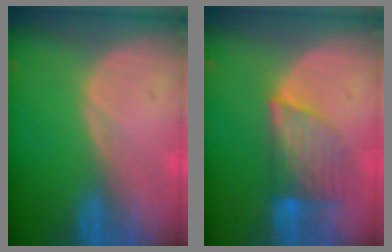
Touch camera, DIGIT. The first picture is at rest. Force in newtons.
{"total": 6.9, "press": 6.5, "slide": 2.2}